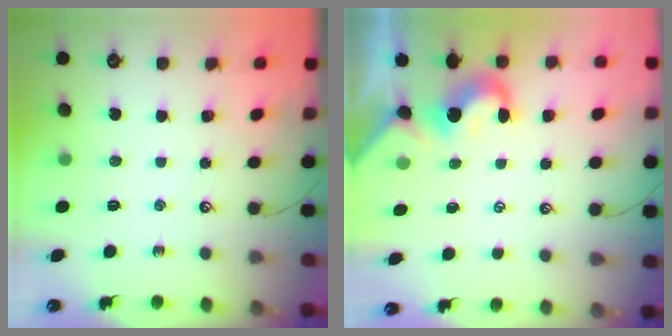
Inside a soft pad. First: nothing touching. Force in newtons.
{"total": 0.0}